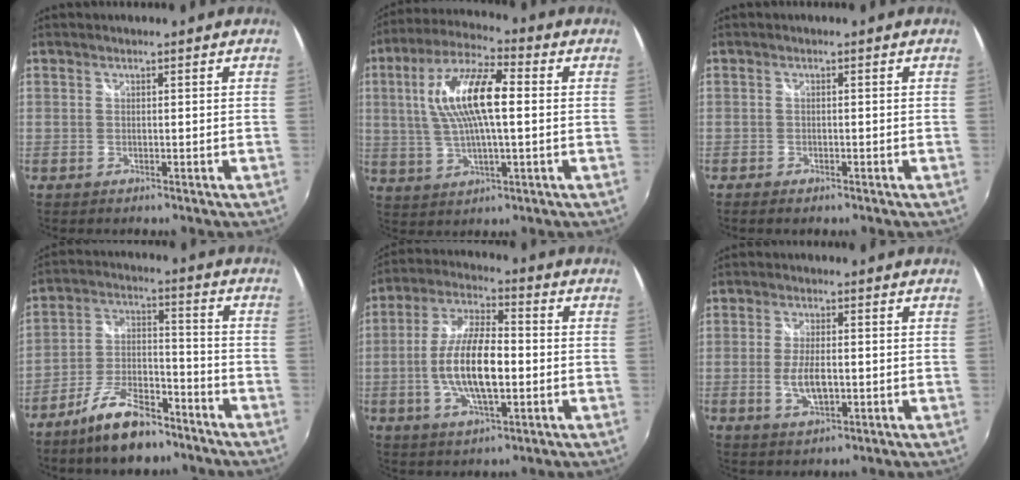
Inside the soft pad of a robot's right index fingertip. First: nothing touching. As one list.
[{"total": 13.8, "force": [1.8, 4.2, 13.0], "torque": [-0.252, 0.016, 0.032]}, {"total": 1.6, "force": [-1.2, 0.7, 0.7], "torque": [-0.018, -0.008, -0.023]}, {"total": 12.5, "force": [-9.1, 4.7, 7.2], "torque": [-0.142, 0.011, -0.154]}, {"total": 13.1, "force": [-2.0, 4.6, 12.1], "torque": [-0.245, 0.003, -0.037]}, {"total": 5.5, "force": [-1.0, 2.2, 4.9], "torque": [-0.100, -0.006, -0.017]}]